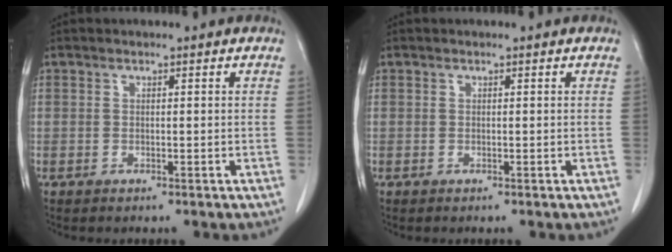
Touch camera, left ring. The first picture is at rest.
{"total": 0.0}